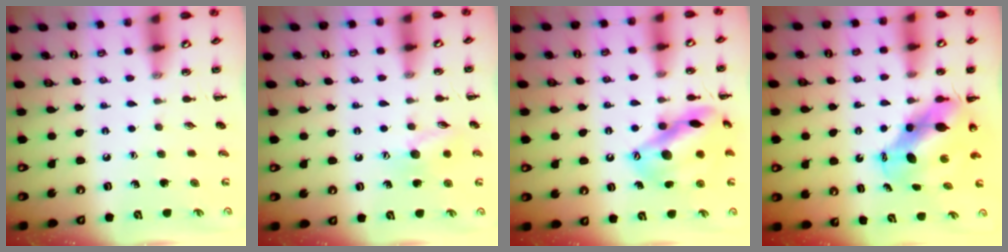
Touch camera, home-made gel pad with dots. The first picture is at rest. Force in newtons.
{"total": 8.6, "press": 8.5, "slide": 1.2}
{"total": 17.2, "press": 17.2, "slide": 1.4}
{"total": 8.1, "press": 7.9, "slide": 1.9}